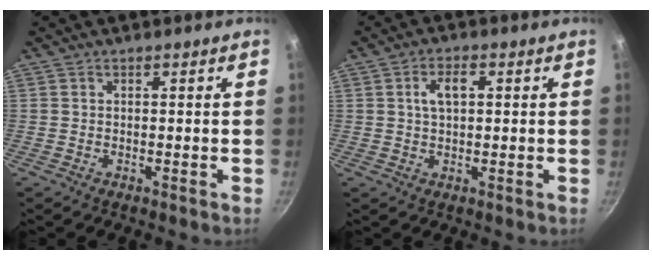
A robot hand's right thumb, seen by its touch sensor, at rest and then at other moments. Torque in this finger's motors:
{"motor_torque": [0.22, 0.10, 0.84, 0.30, 0.02]}